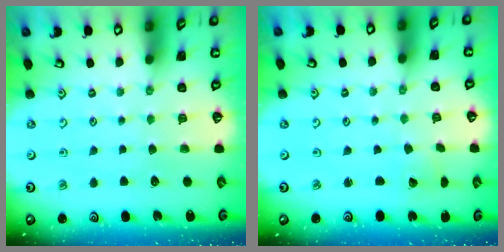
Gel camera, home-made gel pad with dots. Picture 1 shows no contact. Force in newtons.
{"total": 1.5, "press": 1.5, "slide": 0.0}